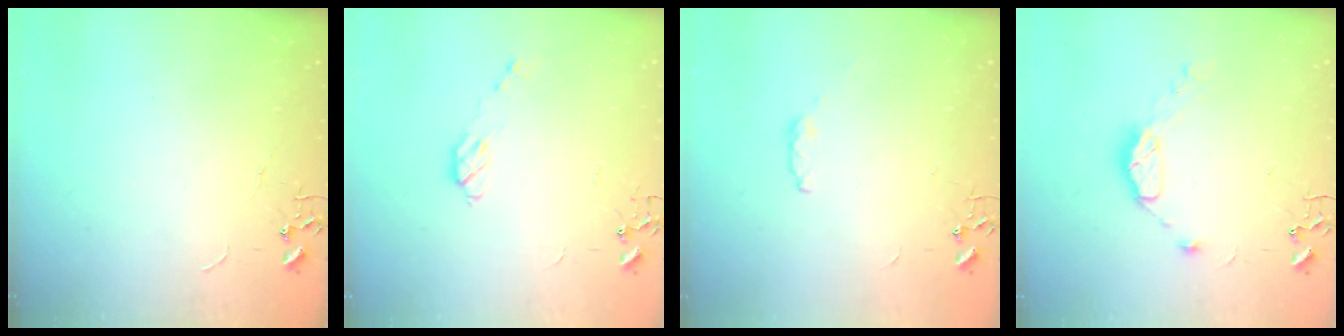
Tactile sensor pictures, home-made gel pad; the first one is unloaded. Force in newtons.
{"total": 5.5, "press": 5.4, "slide": 0.4}
{"total": 3.4, "press": 3.4, "slide": 0.5}
{"total": 9.4, "press": 9.4, "slide": 0.8}